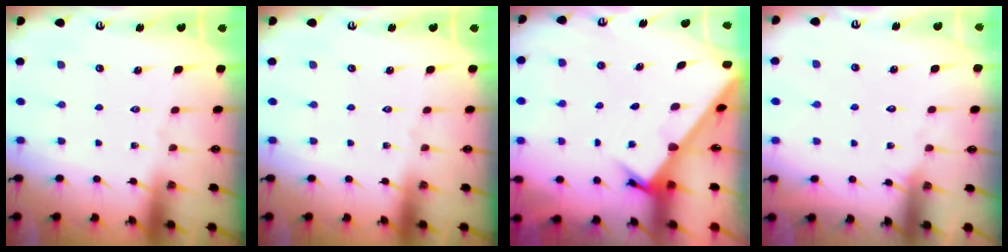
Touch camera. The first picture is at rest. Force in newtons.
{"total": 0.0}
{"total": 2.5, "press": 2.5, "slide": 0.2}
{"total": 3.0, "press": 3.0, "slide": 0.3}